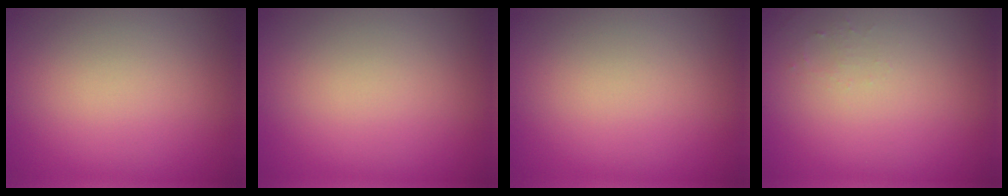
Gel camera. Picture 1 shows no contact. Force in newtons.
{"total": 0.0}
{"total": 0.0}
{"total": 0.8, "press": 0.8, "slide": 0.3}